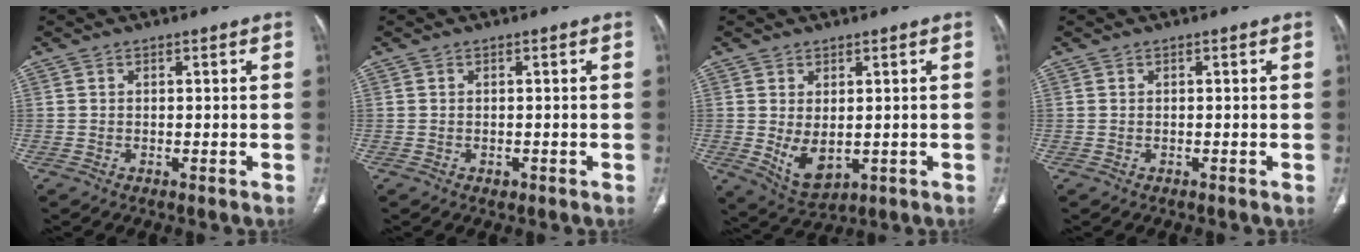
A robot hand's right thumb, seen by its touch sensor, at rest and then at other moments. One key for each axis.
{"total": 0.8, "fx": -0.3, "fy": 0.6, "fz": 0.5, "tx": -0.006, "ty": -0.001, "tz": -0.001}
{"total": 6.5, "fx": -0.3, "fy": 3.7, "fz": 5.3, "tx": -0.088, "ty": -0.012, "tz": 0.017}
{"total": 0.0}